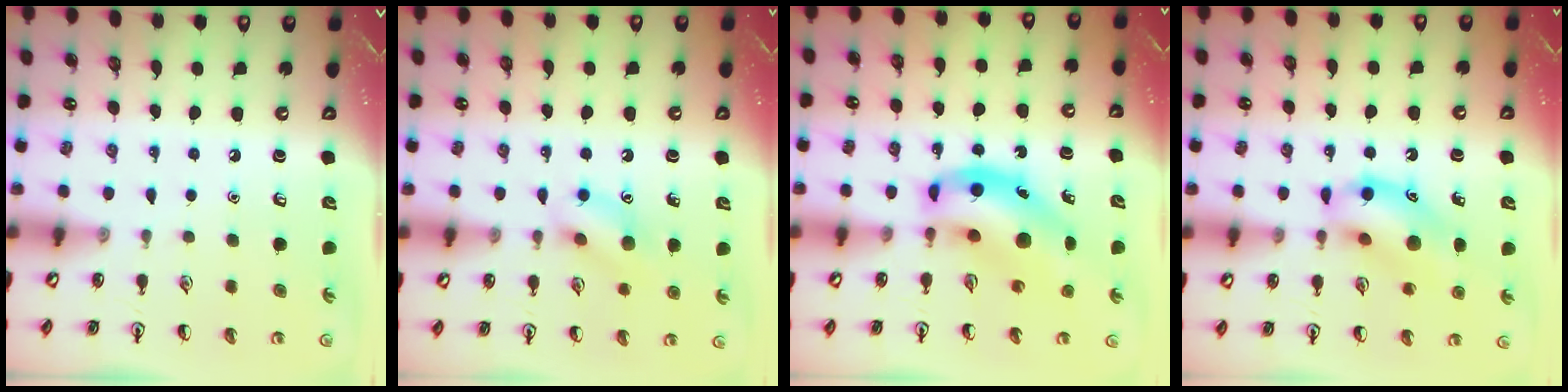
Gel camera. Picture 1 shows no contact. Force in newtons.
{"total": 10.3, "press": 10.3, "slide": 0.6}
{"total": 13.6, "press": 13.2, "slide": 3.6}
{"total": 13.6, "press": 13.3, "slide": 2.4}